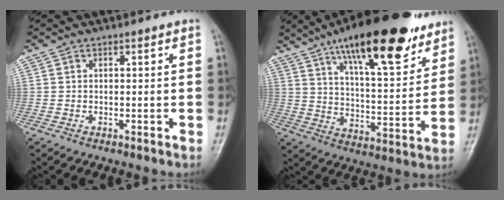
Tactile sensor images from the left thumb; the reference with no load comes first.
{"total": 23.1, "force": [14.9, 7.0, 16.2], "torque": [-0.223, -0.053, 0.237]}